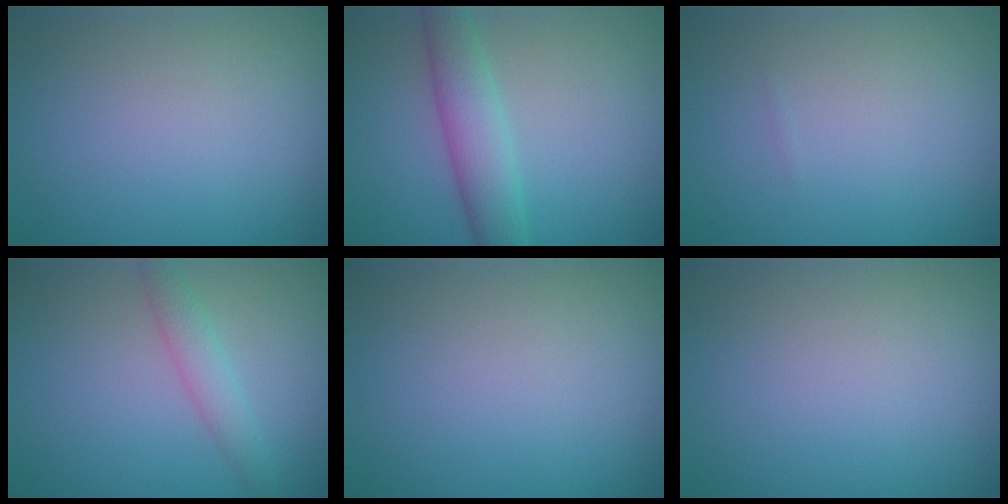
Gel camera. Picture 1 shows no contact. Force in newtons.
{"total": 4.0, "press": 4.0, "slide": 0.1}
{"total": 0.0}
{"total": 2.1, "press": 2.1, "slide": 0.1}
{"total": 0.0}
{"total": 0.0}